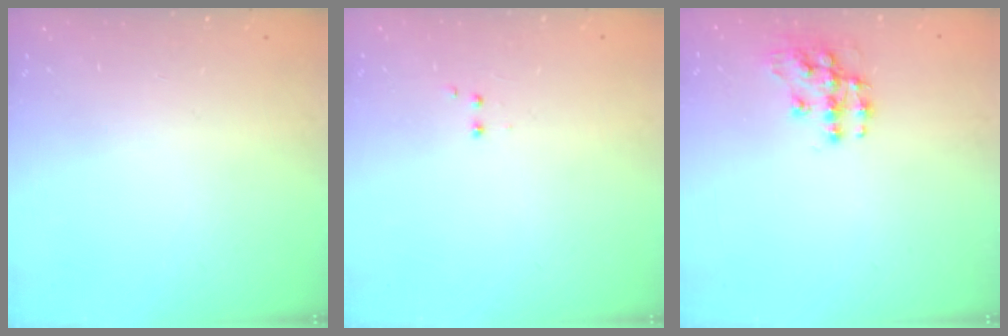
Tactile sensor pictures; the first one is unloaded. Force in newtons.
{"total": 1.9, "press": 1.8, "slide": 0.5}
{"total": 10.9, "press": 10.9, "slide": 0.8}